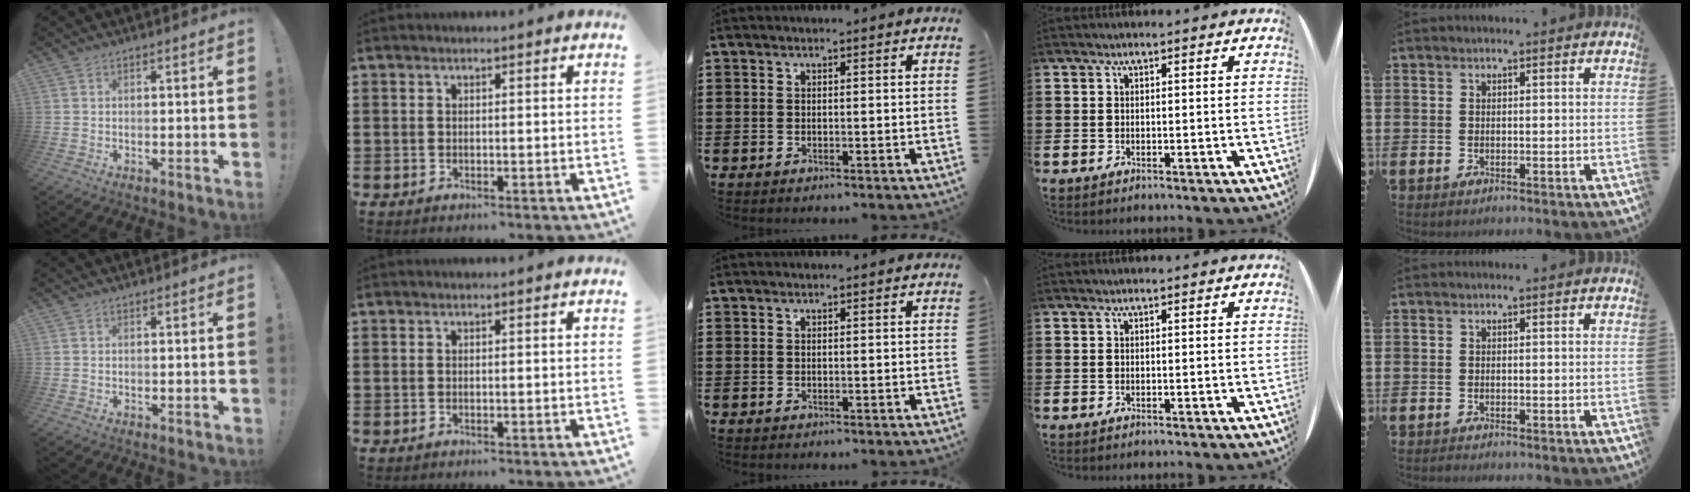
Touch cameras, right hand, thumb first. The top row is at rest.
{"little": {"total": 0.6, "force": [-0.5, 0.1, 0.2], "torque": [-0.005, -0.001, -0.011]}}